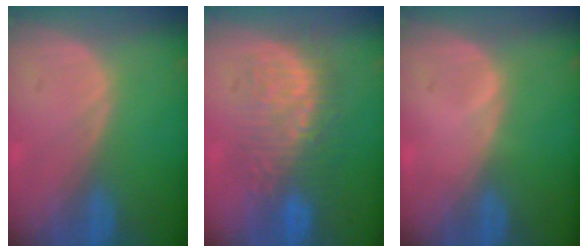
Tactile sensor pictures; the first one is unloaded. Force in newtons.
{"total": 8.8, "press": 8.7, "slide": 1.3}
{"total": 0.5, "press": 0.1, "slide": 0.5}